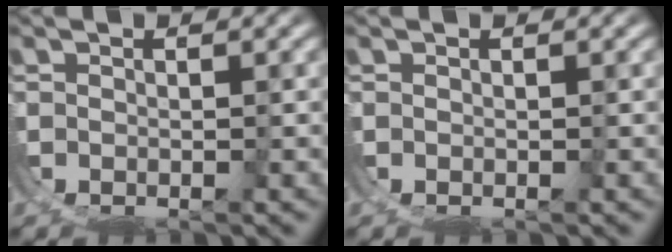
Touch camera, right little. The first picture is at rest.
{"total": 0.0}